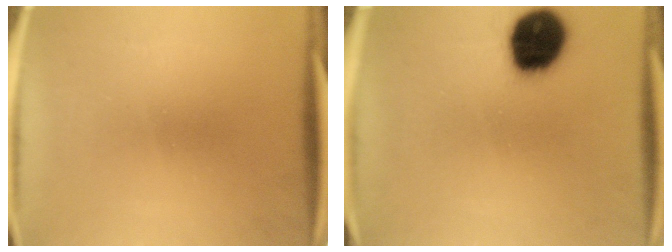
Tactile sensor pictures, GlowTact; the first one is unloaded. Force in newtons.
{"total": 15.8}